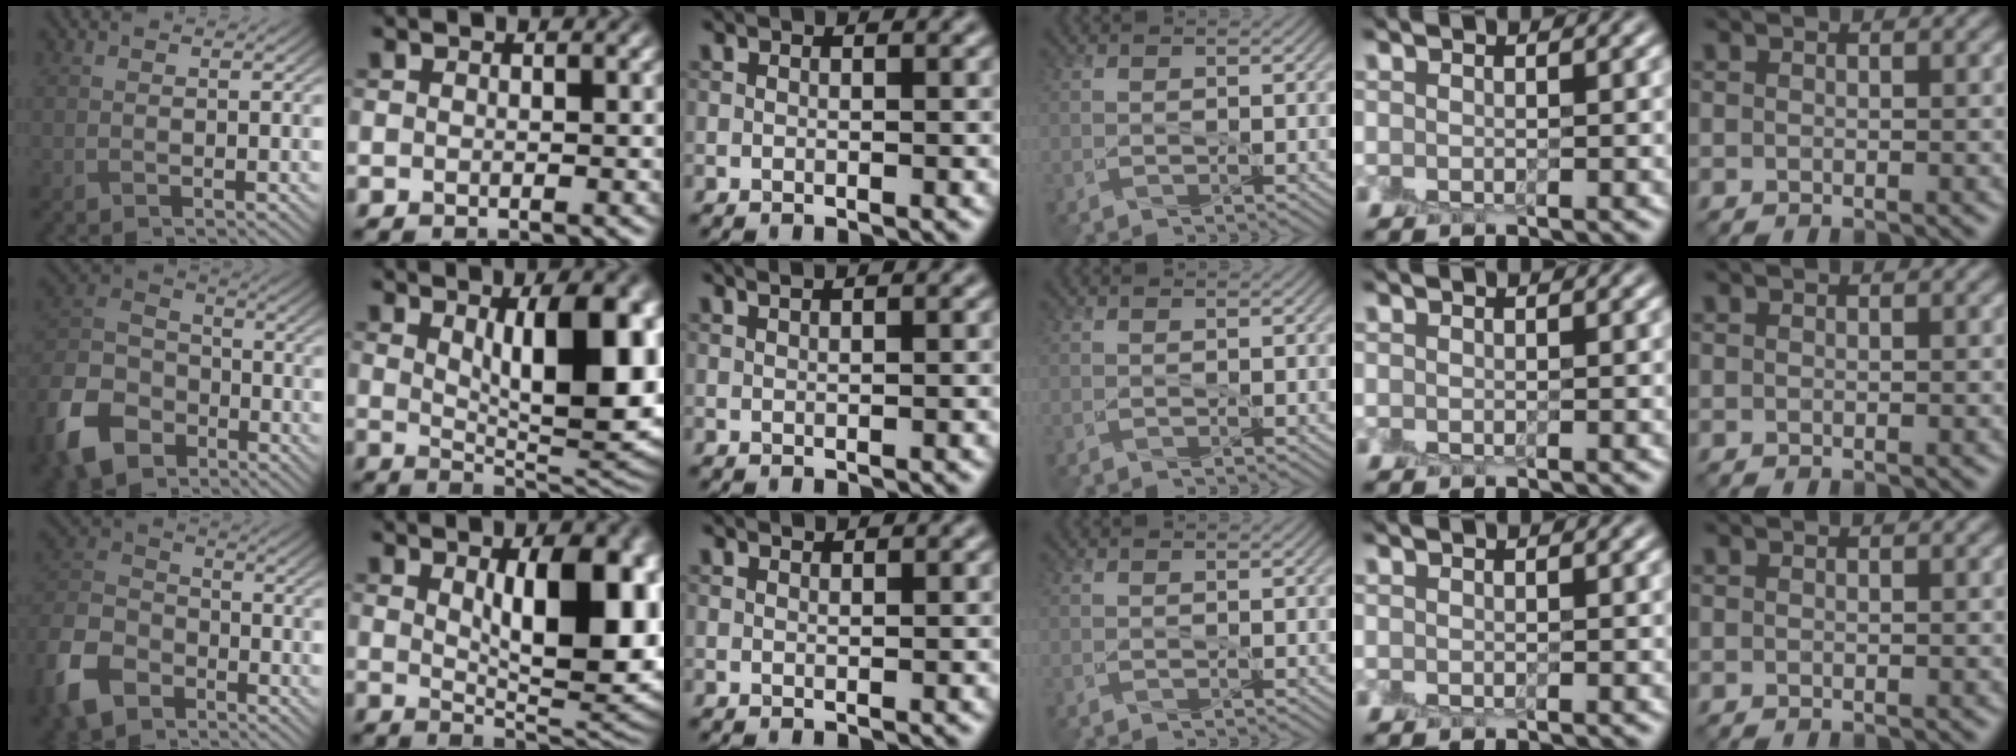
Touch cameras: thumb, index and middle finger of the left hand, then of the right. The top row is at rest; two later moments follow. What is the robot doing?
{"motion": "peel", "object": "postage stamp"}